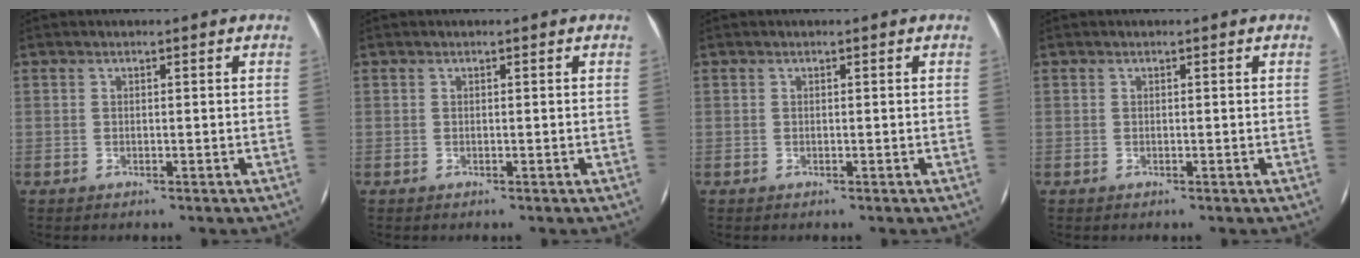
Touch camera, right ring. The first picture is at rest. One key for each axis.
{"total": 0.0}
{"total": 0.0}
{"total": 0.0}